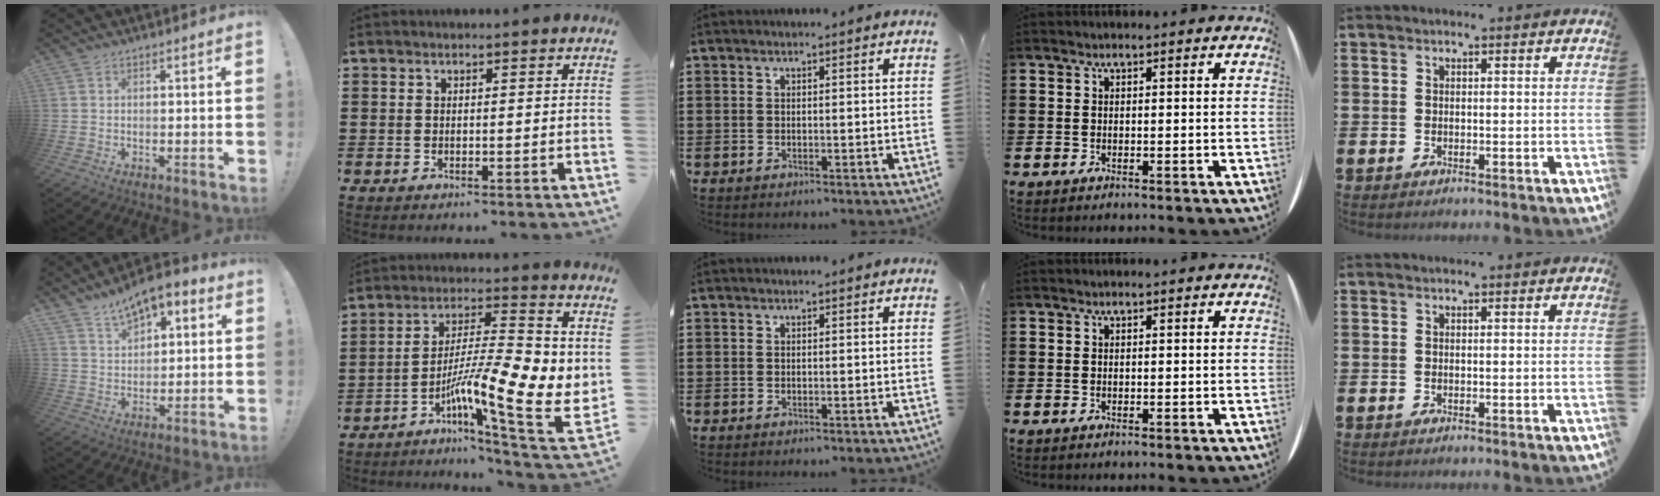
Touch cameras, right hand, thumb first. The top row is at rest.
{"thumb": {"total": 8.7, "force": [6.3, 4.6, 3.8], "torque": [-0.060, -0.041, 0.117]}, "index": {"total": 12.8, "force": [-2.6, 3.0, 12.2], "torque": [-0.219, -0.036, -0.052]}}